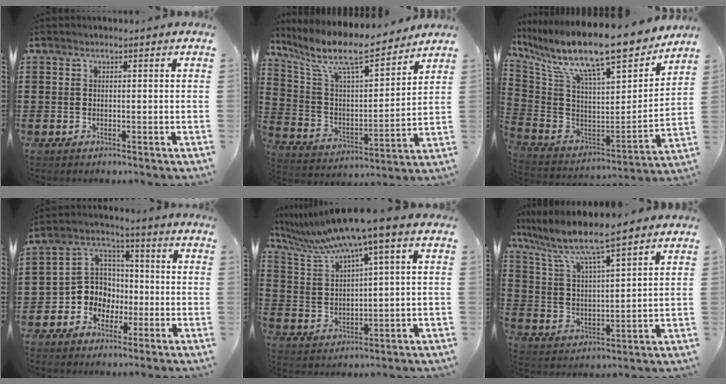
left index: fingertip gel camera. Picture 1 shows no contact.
{"total": 11.3, "force": [9.1, 2.2, 6.4], "torque": [-0.161, -0.052, 0.154]}
{"total": 14.3, "force": [11.3, 1.8, 8.6], "torque": [-0.197, -0.081, 0.189]}
{"total": 7.2, "force": [-2.1, 6.7, 1.8], "torque": [-0.080, 0.002, -0.047]}
{"total": 7.7, "force": [5.5, 0.1, 5.4], "torque": [-0.131, -0.036, 0.091]}
{"total": 6.4, "force": [5.5, 0.4, 3.3], "torque": [-0.091, -0.034, 0.088]}